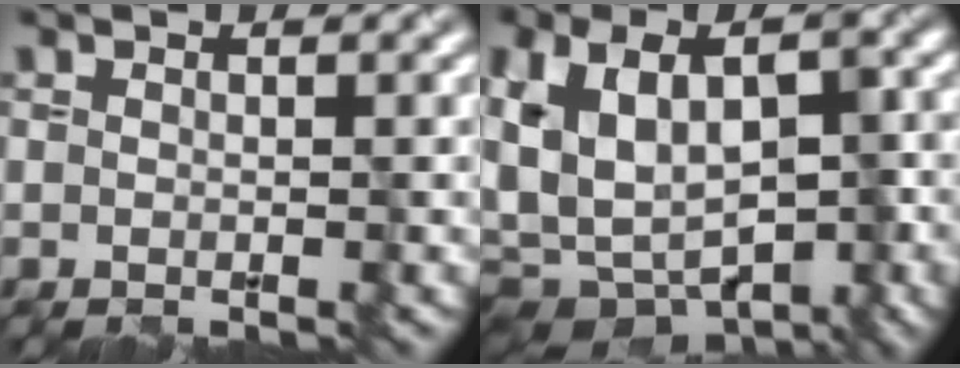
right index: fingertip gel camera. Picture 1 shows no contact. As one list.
[{"total": 12.5, "force": [-3.9, 8.2, 8.5], "torque": [-0.156, -0.006, -0.028]}]